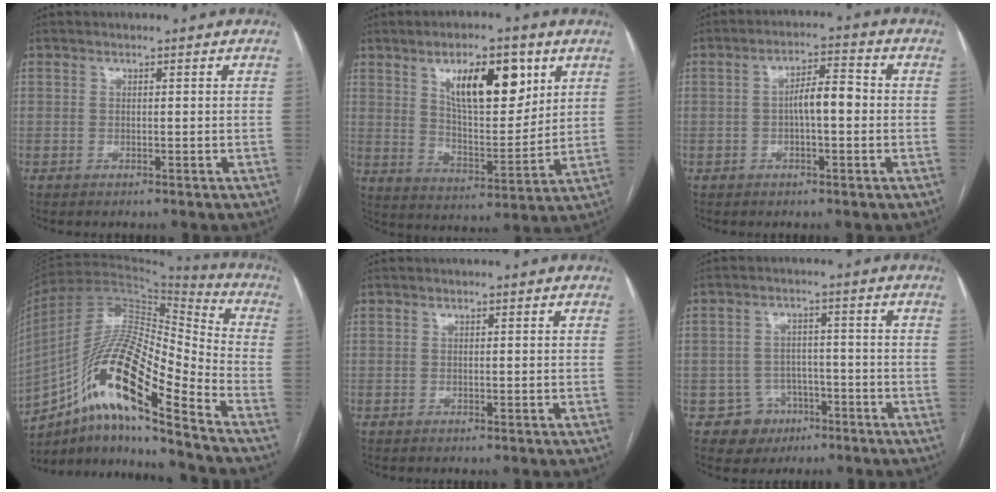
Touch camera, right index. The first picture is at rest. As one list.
[{"total": 13.2, "force": [6.4, 4.7, 10.6], "torque": [-0.172, 0.004, 0.113]}, {"total": 5.2, "force": [-0.4, 1.4, 5.0], "torque": [-0.086, 0.020, -0.008]}, {"total": 19.2, "force": [-10.7, 2.6, 15.7], "torque": [-0.305, 0.005, -0.190]}, {"total": 0.0}, {"total": 5.6, "force": [-2.8, 4.9, 0.1], "torque": [0.007, 0.015, -0.036]}]